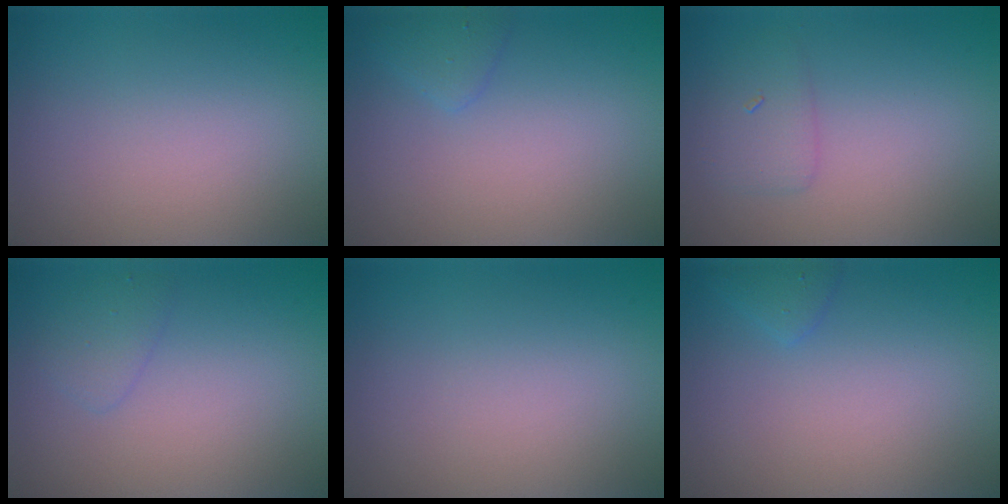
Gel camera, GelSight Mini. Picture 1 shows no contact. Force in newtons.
{"total": 1.4, "press": 1.4, "slide": 0.1}
{"total": 1.8, "press": 1.8, "slide": 0.1}
{"total": 1.4, "press": 1.4, "slide": 0.1}
{"total": 0.0}
{"total": 1.2, "press": 1.2, "slide": 0.1}